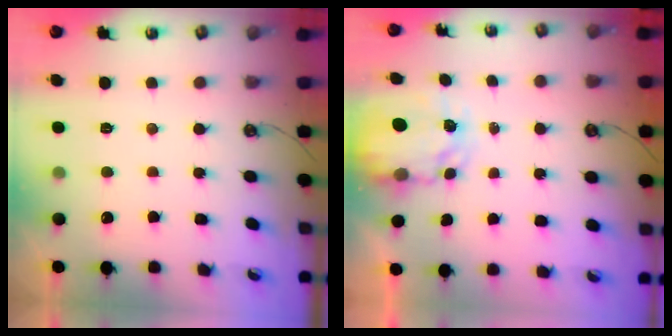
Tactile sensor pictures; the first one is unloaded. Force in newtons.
{"total": 3.9, "press": 3.9, "slide": 0.4}